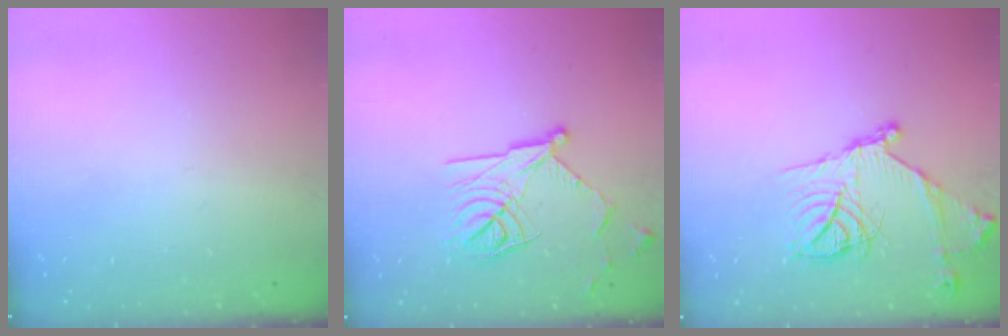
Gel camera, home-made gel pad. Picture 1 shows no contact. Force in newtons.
{"total": 16.1, "press": 16.1, "slide": 0.6}
{"total": 18.9, "press": 18.8, "slide": 1.9}